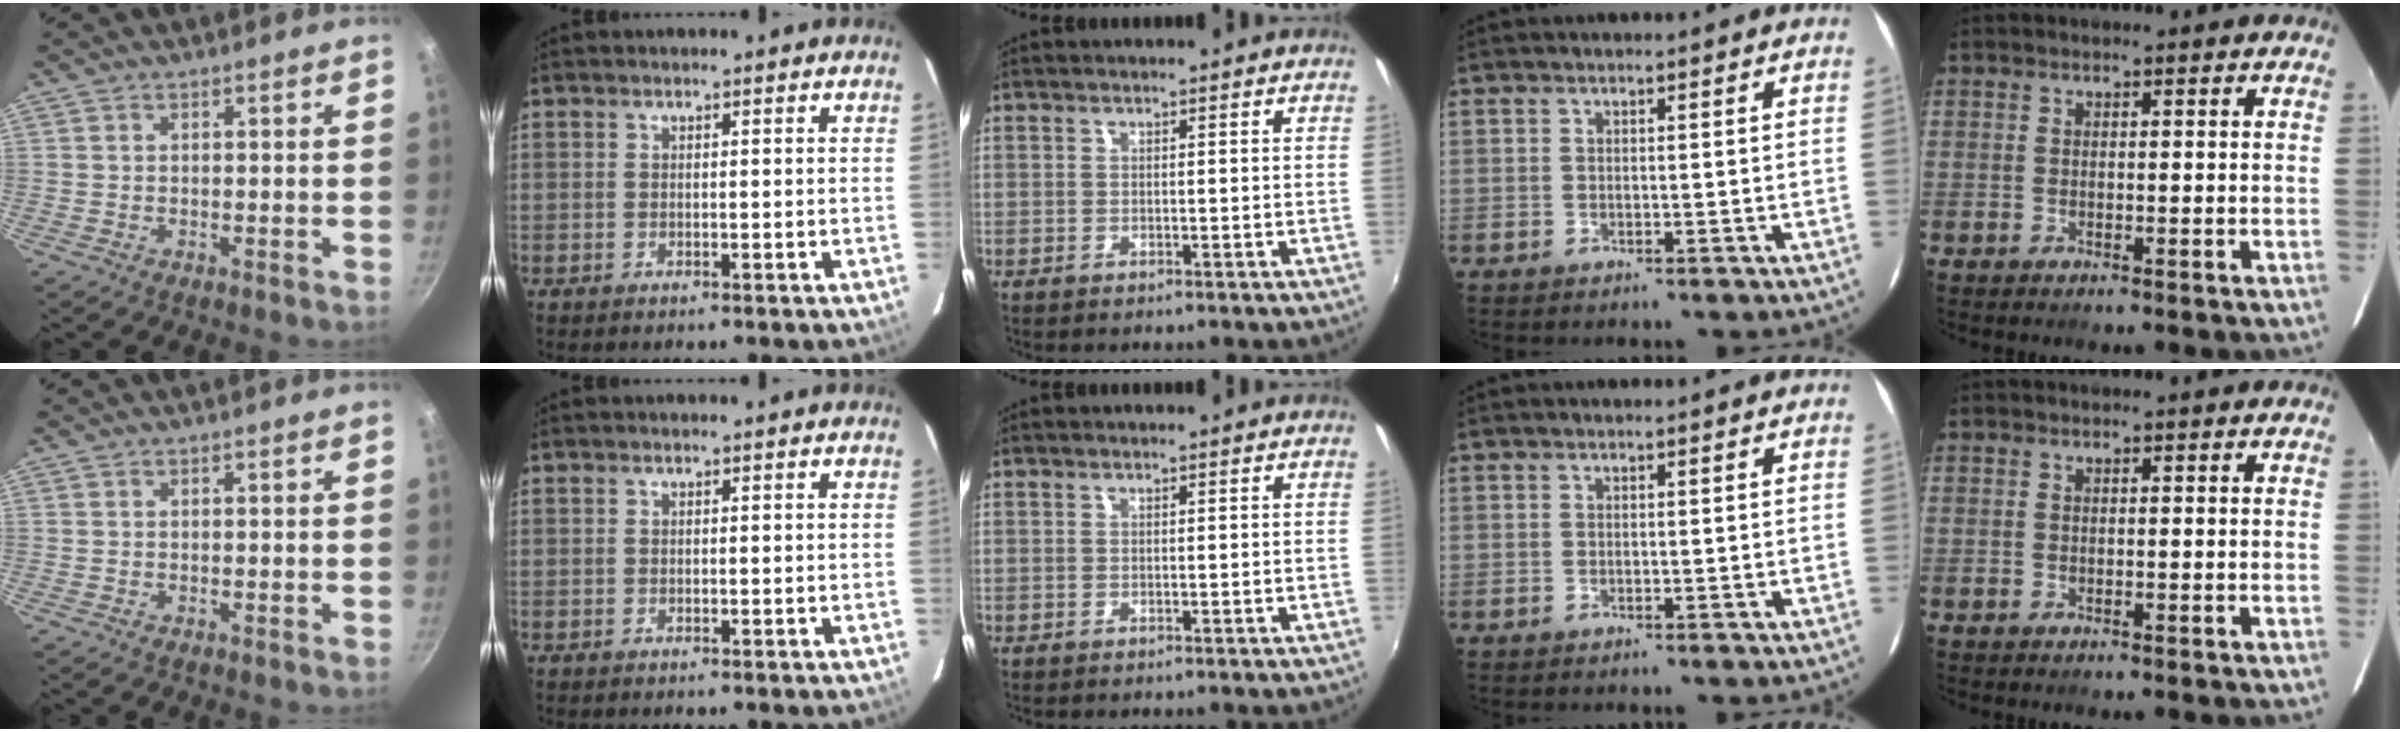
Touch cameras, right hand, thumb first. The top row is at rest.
{}